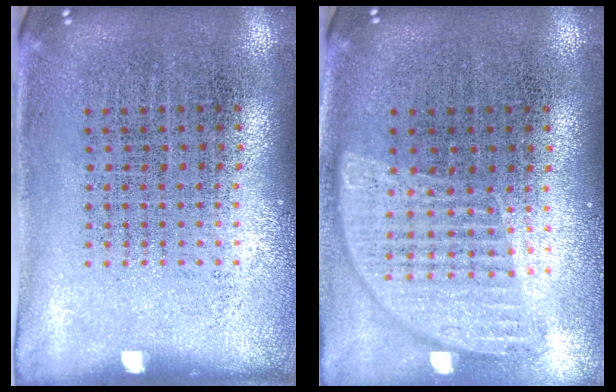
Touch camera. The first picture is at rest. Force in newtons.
{"total": 1.0, "press": 1.0, "slide": 0.1}